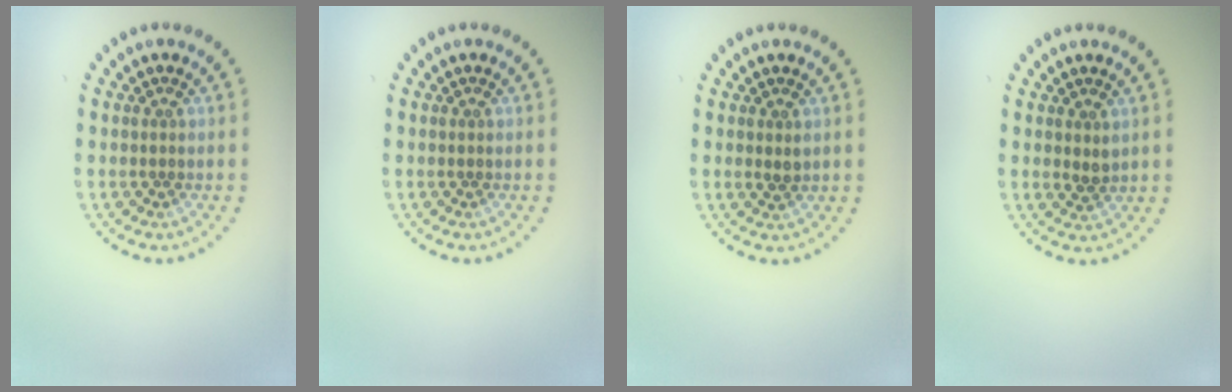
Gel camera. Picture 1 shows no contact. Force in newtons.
{"total": 0.0}
{"total": 0.8, "press": 0.8, "slide": 0.2}
{"total": 1.0, "press": 0.9, "slide": 0.4}